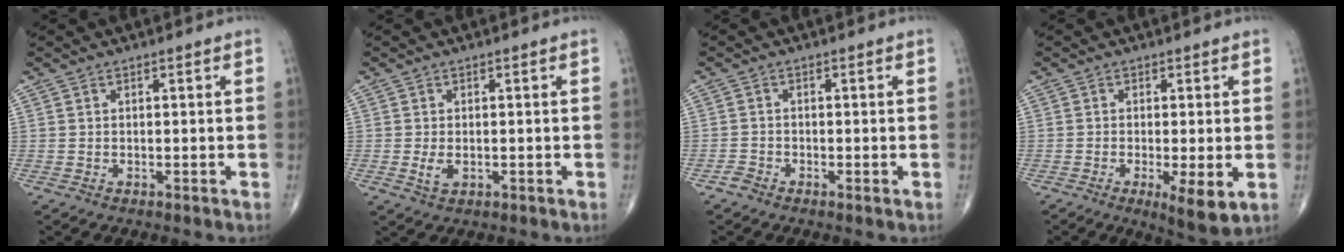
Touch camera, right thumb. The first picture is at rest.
{"total": 2.4, "force": [-0.4, 1.4, 1.9], "torque": [-0.039, -0.005, -0.005]}
{"total": 1.3, "force": [-1.1, 0.6, 0.6], "torque": [-0.008, -0.001, -0.026]}
{"total": 6.5, "force": [-1.8, 1.6, 6.0], "torque": [-0.100, -0.020, -0.029]}